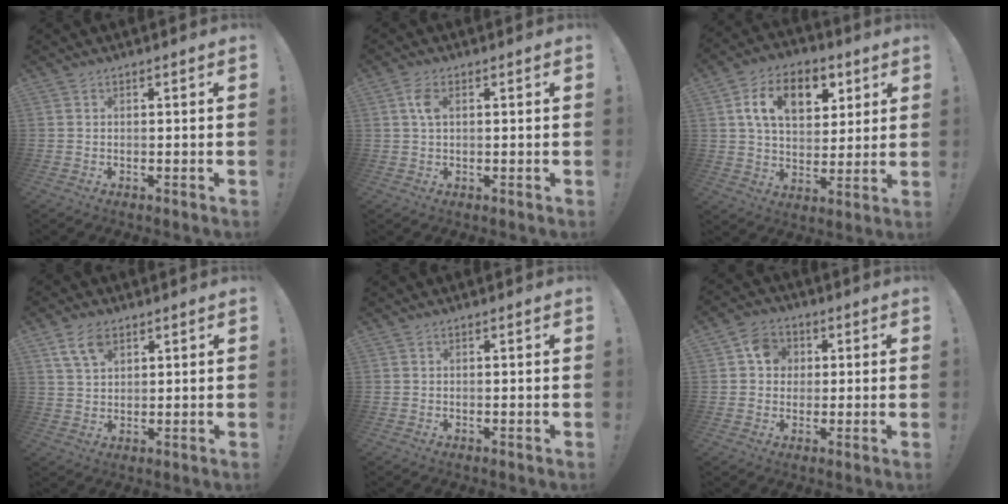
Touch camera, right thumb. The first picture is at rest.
{"total": 4.1, "force": [1.0, 2.1, 3.4], "torque": [-0.064, 0.006, 0.016]}
{"total": 15.2, "force": [5.9, 10.1, 9.6], "torque": [-0.148, -0.011, 0.107]}
{"total": 6.8, "force": [3.9, 3.8, 4.1], "torque": [-0.076, -0.007, 0.075]}
{"total": 0.0}
{"total": 8.0, "force": [1.8, 7.2, 3.2], "torque": [-0.047, 0.008, 0.037]}